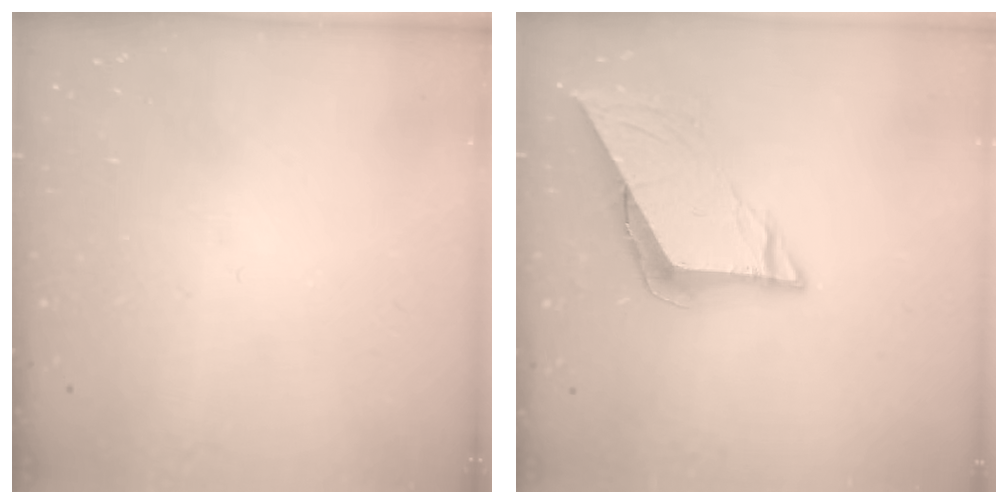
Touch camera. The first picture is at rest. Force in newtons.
{"total": 7.8, "press": 7.8, "slide": 0.4}